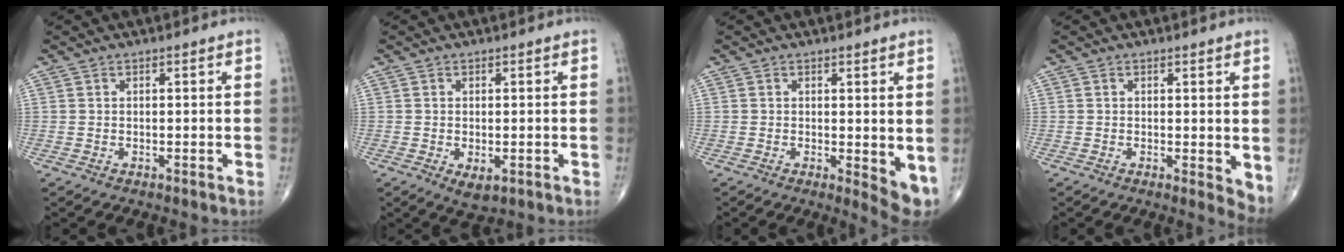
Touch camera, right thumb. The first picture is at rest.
{"total": 3.3, "force": [-1.0, 1.7, 2.7], "torque": [-0.045, -0.008, -0.009]}
{"total": 5.3, "force": [0.1, 2.0, 4.9], "torque": [-0.061, -0.014, 0.003]}
{"total": 3.7, "force": [0.5, 1.6, 3.3], "torque": [-0.041, -0.012, 0.005]}